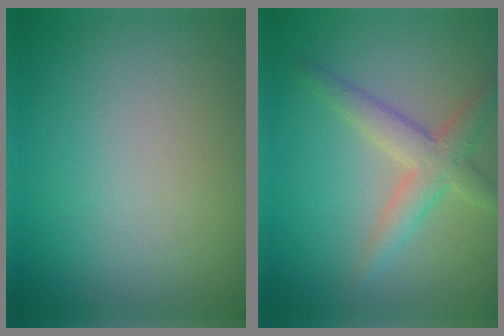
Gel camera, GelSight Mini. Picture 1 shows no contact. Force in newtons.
{"total": 3.6, "press": 3.6, "slide": 0.2}